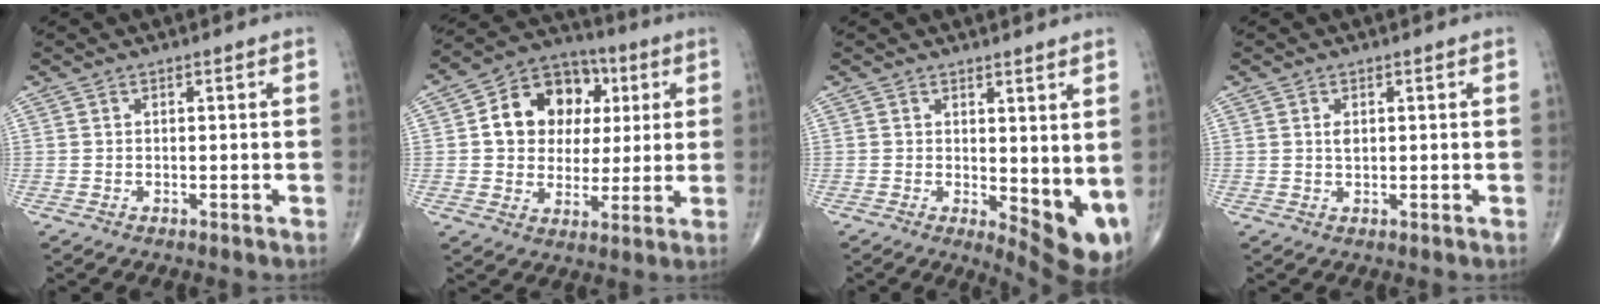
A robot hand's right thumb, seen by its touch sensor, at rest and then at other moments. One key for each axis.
{"total": 15.3, "fx": 3.3, "fy": 12.3, "fz": 8.6, "tx": -0.098, "ty": 0.011, "tz": 0.051}
{"total": 9.1, "fx": 0.8, "fy": 3.9, "fz": 8.2, "tx": -0.096, "ty": -0.024, "tz": 0.022}
{"total": 1.5, "fx": 0.4, "fy": 0.9, "fz": 1.2, "tx": -0.018, "ty": -0.003, "tz": 0.009}